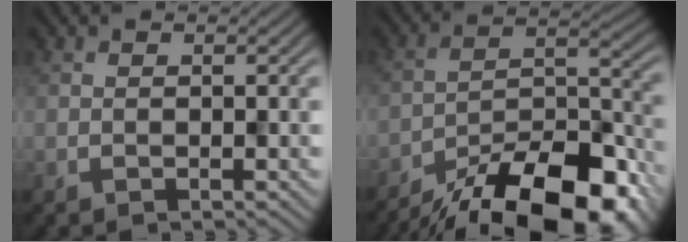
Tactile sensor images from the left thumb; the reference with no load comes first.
{"total": 18.2, "force": [-14.5, 6.1, 9.2], "torque": [-0.155, -0.025, -0.217]}